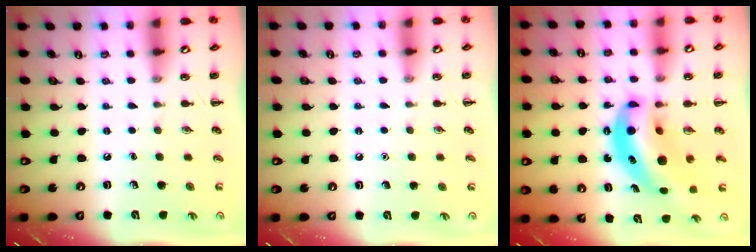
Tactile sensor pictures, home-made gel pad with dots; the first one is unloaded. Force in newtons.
{"total": 1.5, "press": 1.5, "slide": 0.1}
{"total": 12.0, "press": 11.7, "slide": 2.8}